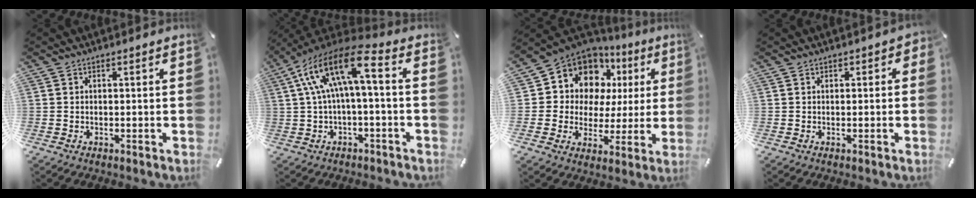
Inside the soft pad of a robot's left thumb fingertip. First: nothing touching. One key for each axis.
{"total": 16.1, "fx": 2.9, "fy": 5.8, "fz": 14.7, "tx": -0.298, "ty": -0.002, "tz": 0.046}
{"total": 12.1, "fx": 6.7, "fy": 9.6, "fz": 3.0, "tx": -0.062, "ty": -0.059, "tz": 0.129}
{"total": 1.0, "fx": 0.2, "fy": 1.0, "fz": 0.3, "tx": 0.010, "ty": -0.001, "tz": -0.002}